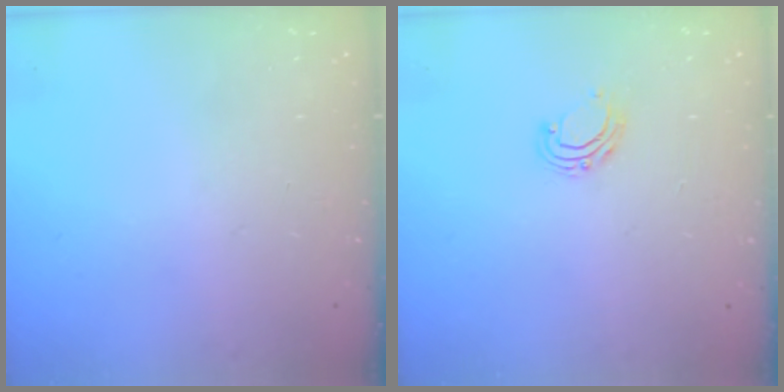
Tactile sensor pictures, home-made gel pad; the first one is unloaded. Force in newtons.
{"total": 6.6, "press": 6.6, "slide": 0.7}